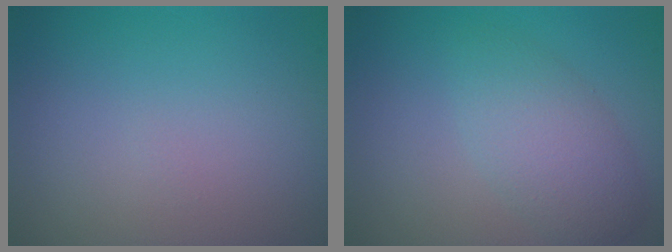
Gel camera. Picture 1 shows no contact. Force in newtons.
{"total": 3.6, "press": 3.6, "slide": 0.2}